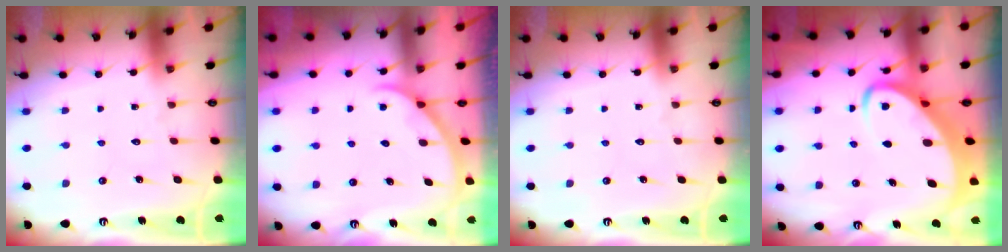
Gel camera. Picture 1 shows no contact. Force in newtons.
{"total": 1.9, "press": 1.9, "slide": 0.2}
{"total": 0.0}
{"total": 5.1, "press": 5.0, "slide": 0.7}